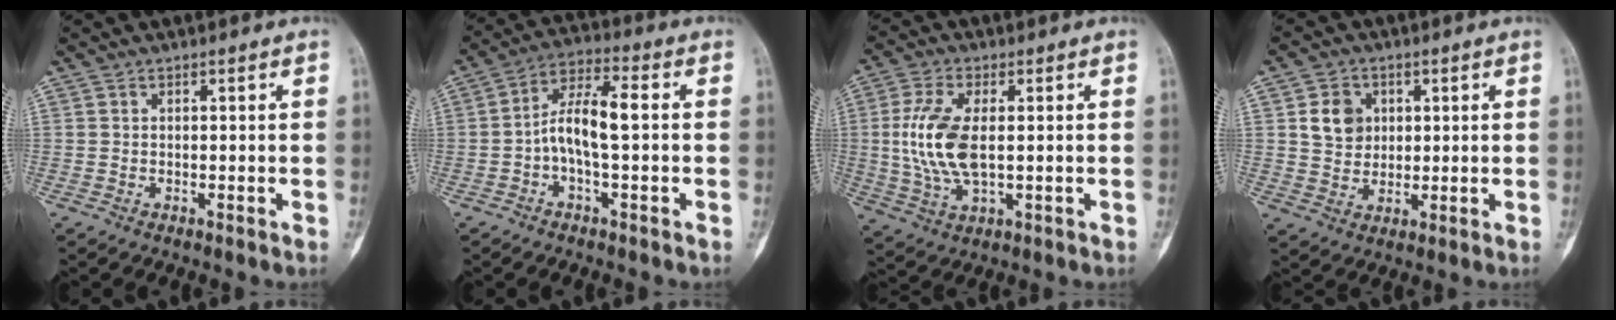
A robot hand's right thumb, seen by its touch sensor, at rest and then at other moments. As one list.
[{"total": 8.8, "force": [-0.8, 3.2, 8.2], "torque": [-0.159, 0.036, -0.019]}, {"total": 11.2, "force": [0.6, 5.3, 9.9], "torque": [-0.213, -0.004, 0.016]}, {"total": 6.5, "force": [1.8, 5.5, 3.0], "torque": [-0.029, -0.007, 0.033]}]